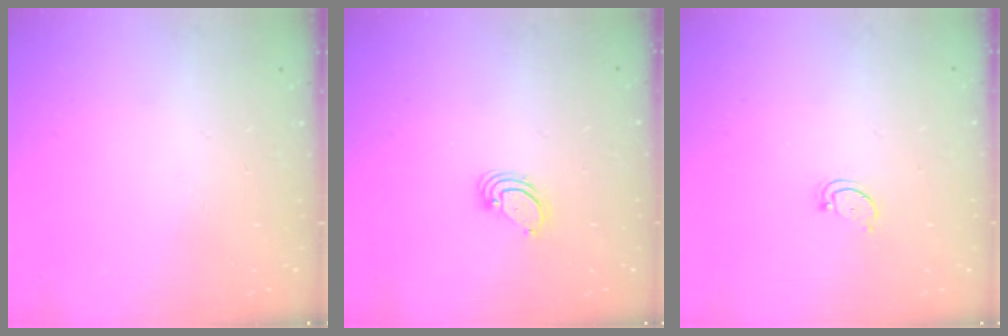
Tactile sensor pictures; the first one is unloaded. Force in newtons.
{"total": 3.9, "press": 3.9, "slide": 0.2}
{"total": 2.5, "press": 2.4, "slide": 0.5}